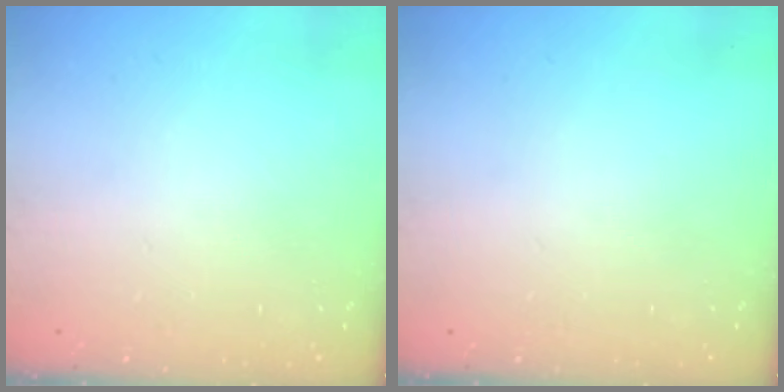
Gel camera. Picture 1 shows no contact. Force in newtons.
{"total": 0.0}